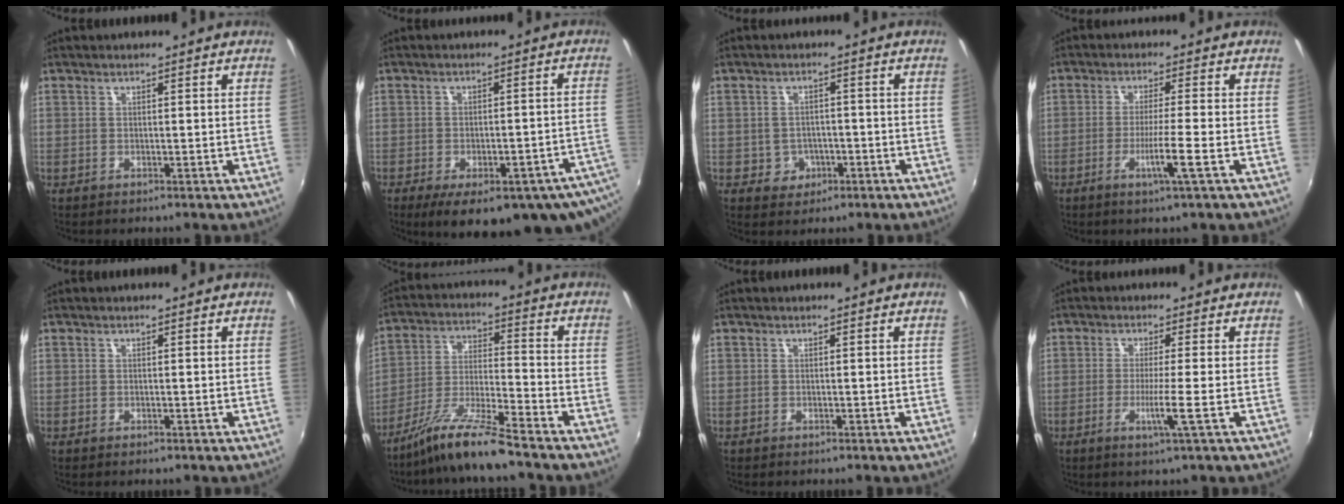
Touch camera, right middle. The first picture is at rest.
{"total": 19.8, "force": [-12.5, 6.2, 13.9], "torque": [-0.177, -0.045, -0.150]}
{"total": 4.6, "force": [-1.5, 4.2, 1.2], "torque": [-0.032, 0.007, -0.015]}
{"total": 5.5, "force": [-2.2, -1.1, 4.9], "torque": [-0.090, -0.014, -0.042]}
{"total": 0.0}
{"total": 9.1, "force": [-7.7, -1.0, 4.7], "torque": [-0.103, 0.004, -0.149]}
{"total": 0.0}
{"total": 4.4, "force": [-1.4, -1.3, 3.9], "torque": [-0.079, -0.016, -0.032]}